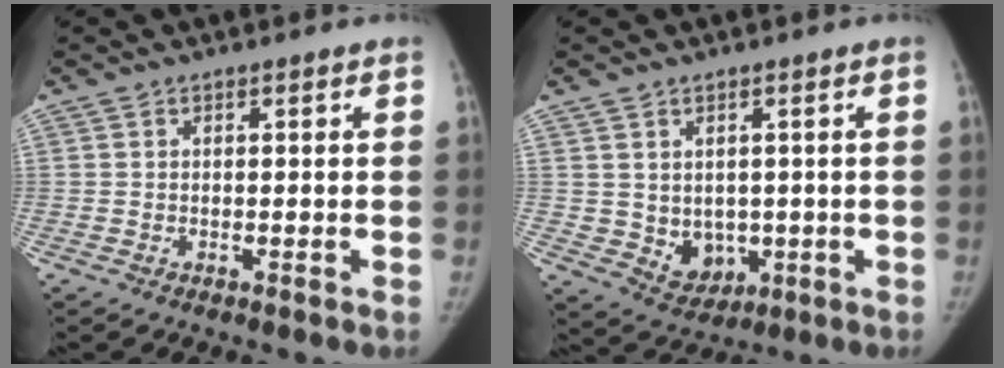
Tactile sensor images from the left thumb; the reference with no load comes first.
{"total": 6.0, "force": [0.0, 5.1, 3.3], "torque": [-0.022, -0.012, 0.020]}